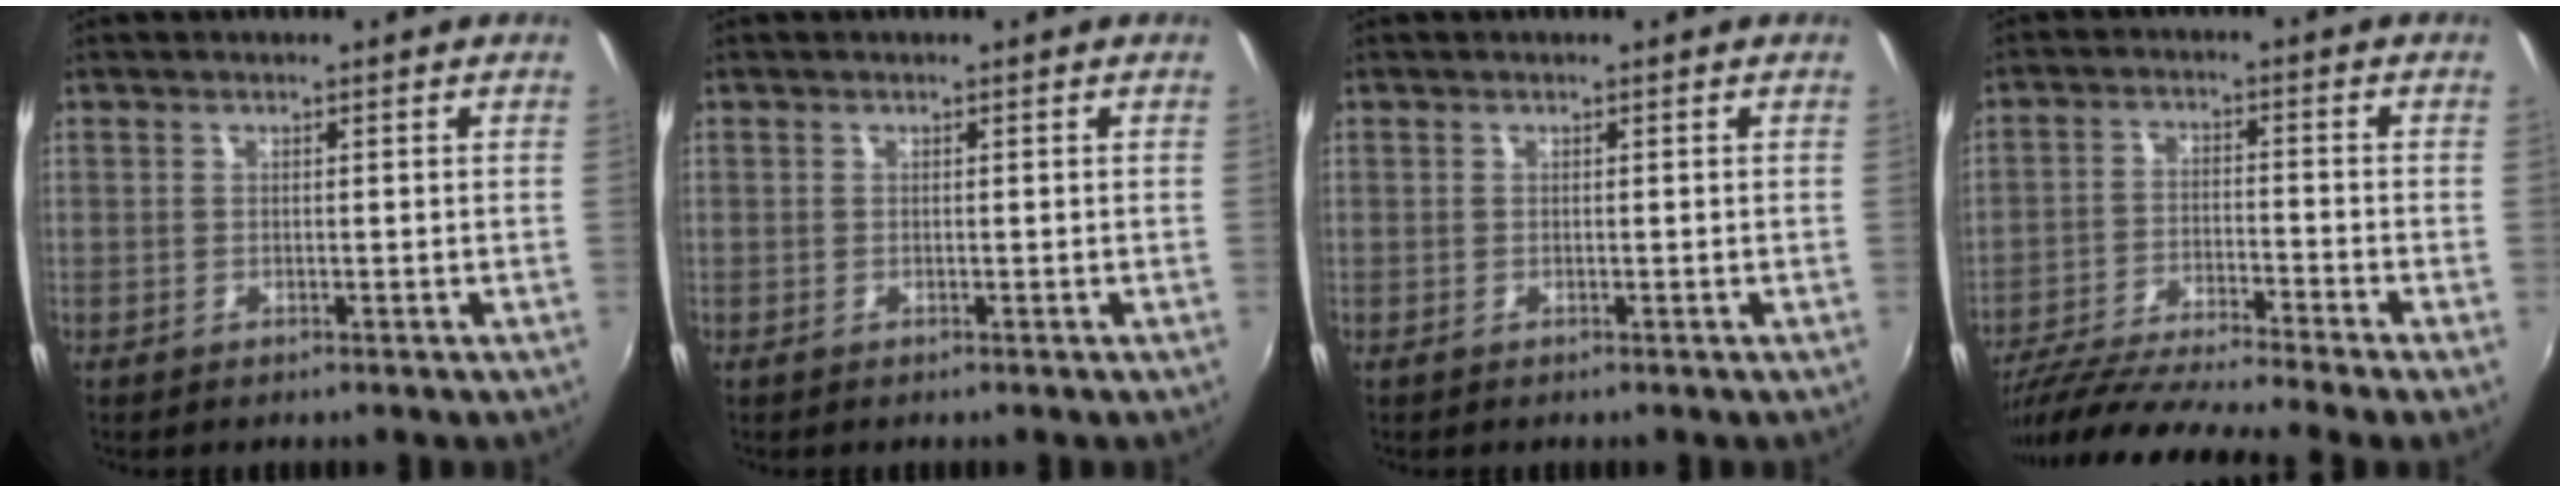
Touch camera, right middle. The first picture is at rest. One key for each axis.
{"total": 0.0}
{"total": 0.0}
{"total": 15.9, "fx": -13.8, "fy": -1.6, "fz": 7.8, "tx": -0.156, "ty": -0.042, "tz": -0.240}